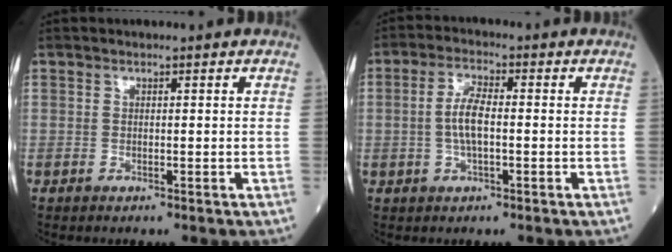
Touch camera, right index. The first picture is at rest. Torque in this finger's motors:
{"motor_torque": [0.98, -0.14, 0.28, 0.09]}